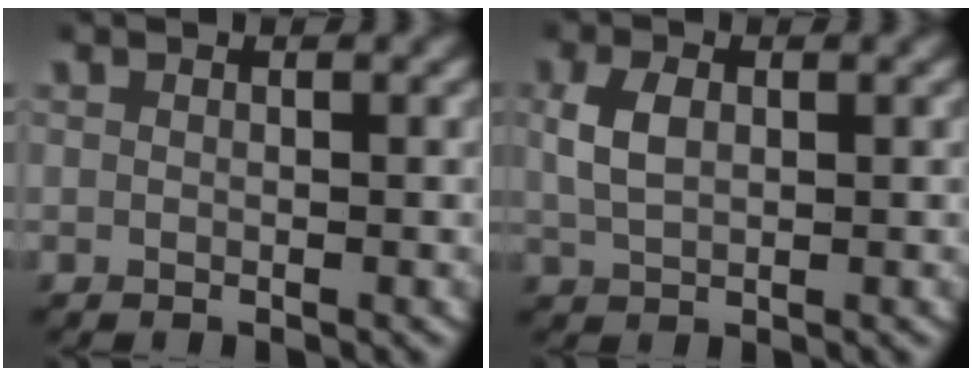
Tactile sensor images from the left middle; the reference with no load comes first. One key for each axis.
{"total": 2.7, "fx": 0.5, "fy": 1.7, "fz": 2.0, "tx": -0.049, "ty": 0.001, "tz": 0.014}